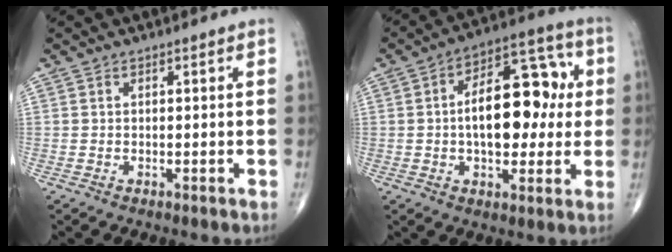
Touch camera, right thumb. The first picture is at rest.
{"total": 17.1, "force": [0.9, 9.2, 14.4], "torque": [-0.187, 0.028, 0.009]}